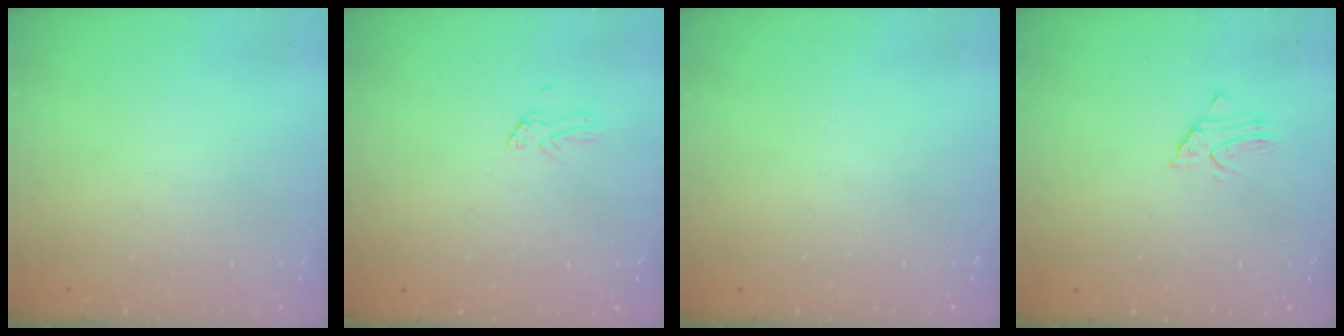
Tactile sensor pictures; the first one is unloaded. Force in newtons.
{"total": 0.0}
{"total": 0.0}
{"total": 1.5, "press": 1.5, "slide": 0.1}